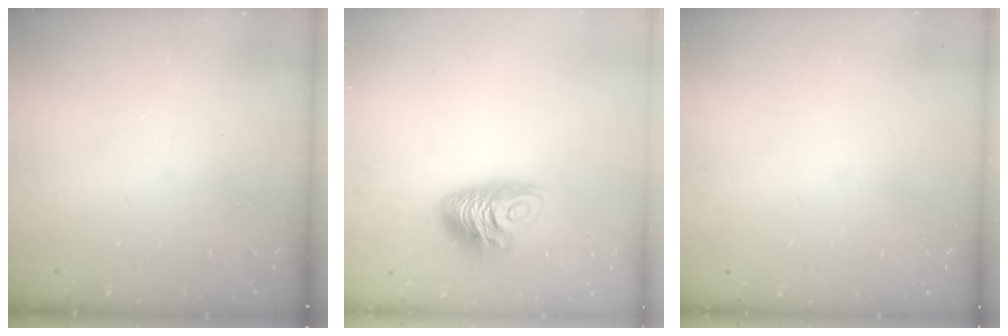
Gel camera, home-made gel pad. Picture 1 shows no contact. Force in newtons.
{"total": 9.8, "press": 9.8, "slide": 0.3}
{"total": 0.0}